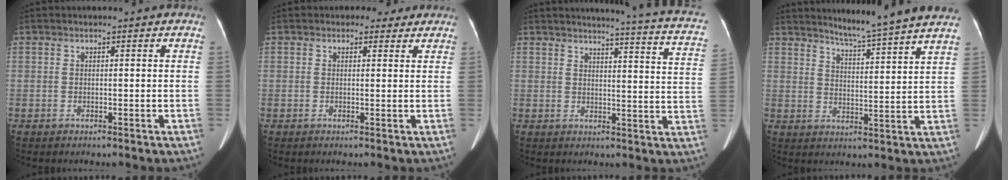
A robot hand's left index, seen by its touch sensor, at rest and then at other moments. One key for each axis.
{"total": 2.2, "fx": 1.6, "fy": 1.4, "fz": 0.5, "tx": -0.003, "ty": 0.006, "tz": 0.018}
{"total": 16.2, "fx": 14.1, "fy": 0.3, "fz": 8.0, "tx": -0.101, "ty": -0.063, "tz": 0.138}
{"total": 13.0, "fx": 11.8, "fy": -1.8, "fz": 5.1, "tx": -0.086, "ty": -0.026, "tz": 0.155}